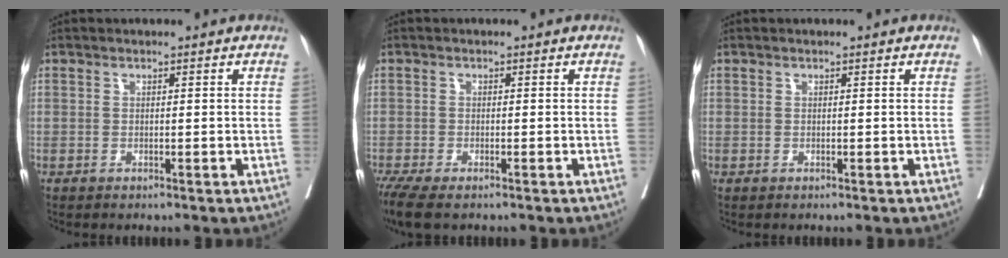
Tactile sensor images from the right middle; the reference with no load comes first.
{"total": 5.4, "force": [-4.1, 1.3, 3.3], "torque": [-0.059, -0.016, -0.071]}
{"total": 0.0}